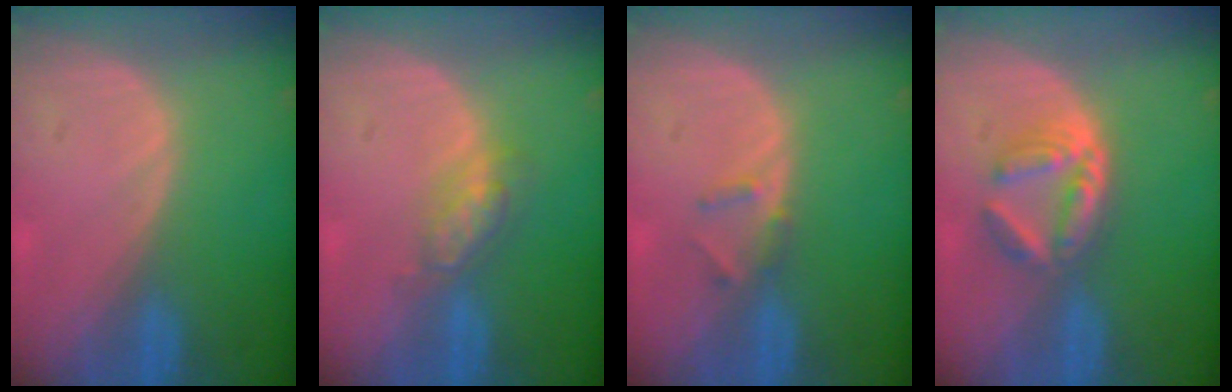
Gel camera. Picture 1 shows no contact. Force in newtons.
{"total": 4.7, "press": 4.1, "slide": 2.2}
{"total": 1.9, "press": 1.7, "slide": 0.9}
{"total": 6.2, "press": 5.4, "slide": 3.2}